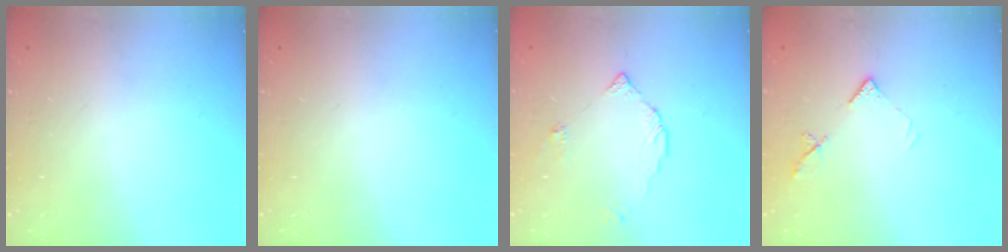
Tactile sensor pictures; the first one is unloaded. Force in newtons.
{"total": 0.0}
{"total": 3.5, "press": 3.5, "slide": 0.3}
{"total": 8.0, "press": 7.9, "slide": 0.8}